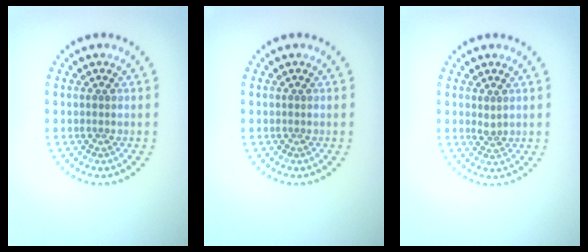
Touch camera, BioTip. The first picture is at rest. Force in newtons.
{"total": 0.0}
{"total": 0.9, "press": 0.7, "slide": 0.5}